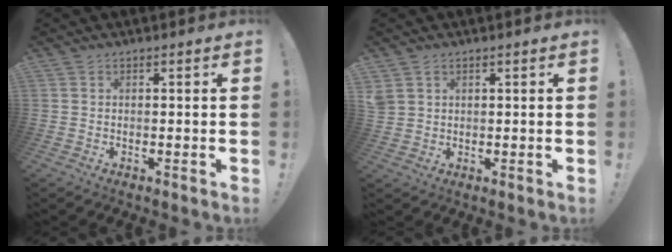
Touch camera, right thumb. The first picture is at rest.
{"total": 2.9, "force": [1.6, 2.0, 1.2], "torque": [-0.018, -0.005, 0.033]}